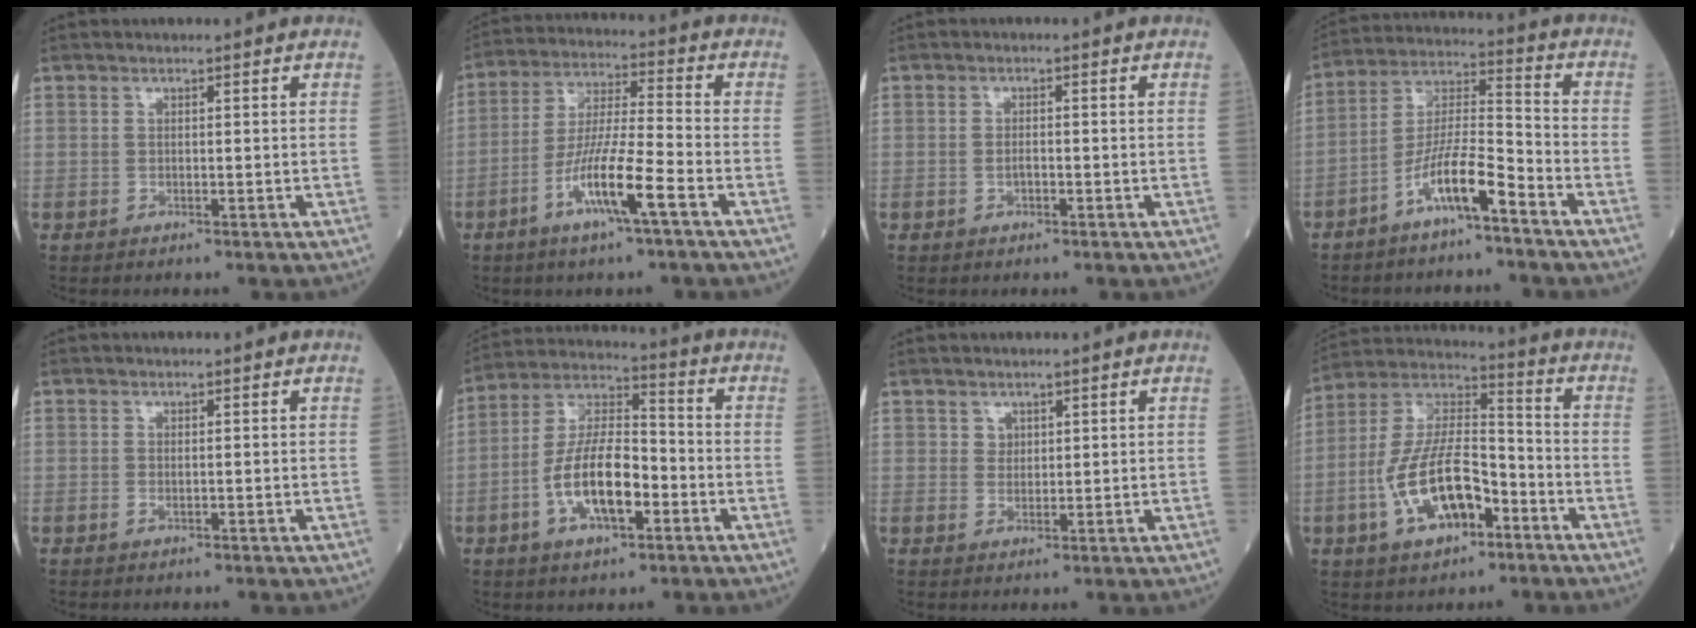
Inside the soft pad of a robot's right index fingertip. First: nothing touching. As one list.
[{"total": 10.9, "force": [-5.0, 0.3, 9.7], "torque": [-0.186, -0.005, -0.099]}, {"total": 1.5, "force": [-0.5, 0.7, 1.2], "torque": [-0.022, 0.003, -0.009]}, {"total": 9.6, "force": [-5.8, 1.1, 7.5], "torque": [-0.150, 0.008, -0.114]}, {"total": 0.7, "force": [-0.1, 0.3, 0.6], "torque": [-0.016, -0.002, -0.002]}, {"total": 12.9, "force": [-3.9, 4.7, 11.4], "torque": [-0.228, 0.012, -0.074]}, {"total": 1.6, "force": [1.0, 1.2, 0.2], "torque": [0.004, -0.002, 0.016]}, {"total": 14.7, "force": [-5.5, 6.4, 12.0], "torque": [-0.244, 0.018, -0.098]}]